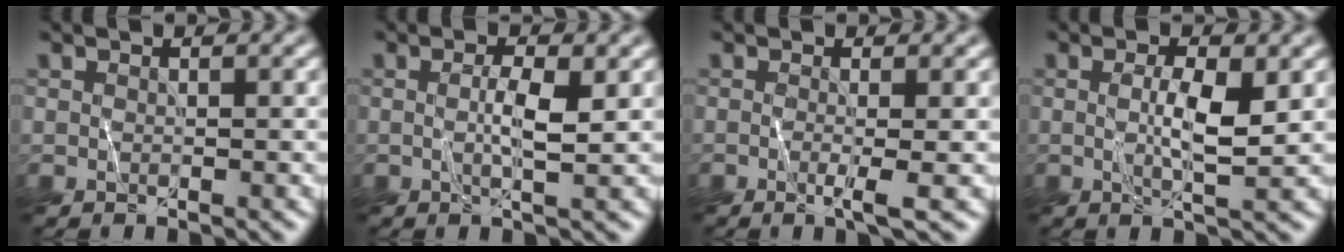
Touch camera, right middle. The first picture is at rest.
{"total": 2.2, "force": [0.3, 0.1, 2.1], "torque": [-0.040, 0.006, 0.004]}
{"total": 1.8, "force": [-0.4, 0.3, 1.8], "torque": [-0.027, 0.002, -0.009]}
{"total": 3.2, "force": [0.4, 0.5, 3.1], "torque": [-0.057, 0.003, 0.010]}